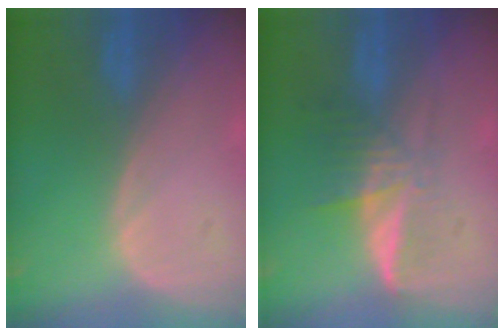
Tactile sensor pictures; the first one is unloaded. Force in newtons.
{"total": 5.9, "press": 5.5, "slide": 2.3}